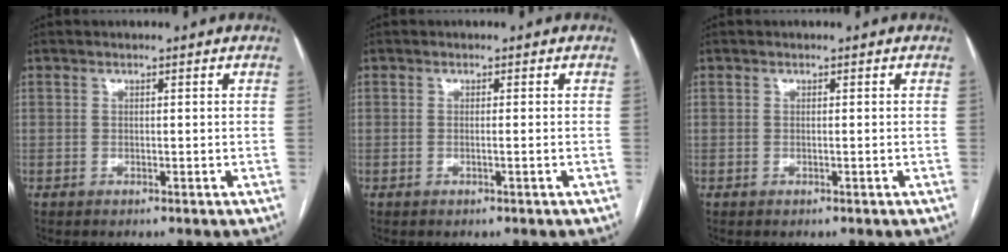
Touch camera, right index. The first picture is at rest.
{"total": 0.7, "force": [-0.3, -0.3, 0.6], "torque": [-0.007, 0.001, -0.006]}
{"total": 0.0}